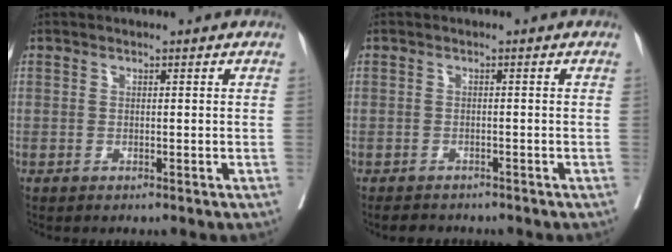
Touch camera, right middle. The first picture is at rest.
{"total": 3.4, "force": [-3.0, 1.4, 0.8], "torque": [-0.012, -0.004, -0.042]}